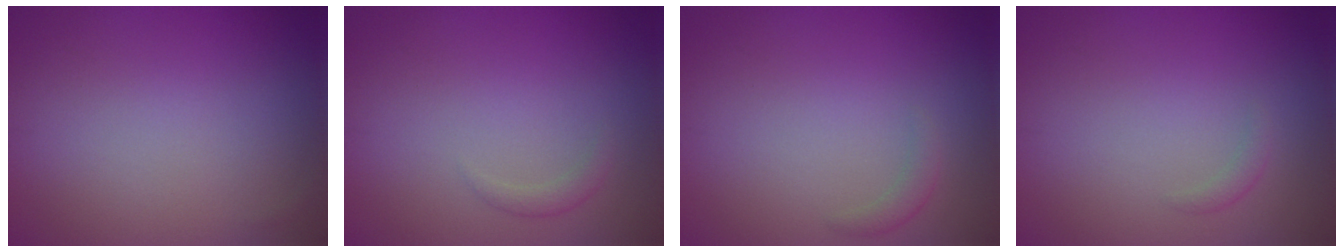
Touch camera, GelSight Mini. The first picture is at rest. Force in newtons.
{"total": 0.9, "press": 0.9, "slide": 0.1}
{"total": 1.0, "press": 1.0, "slide": 0.1}
{"total": 0.8, "press": 0.8, "slide": 0.0}